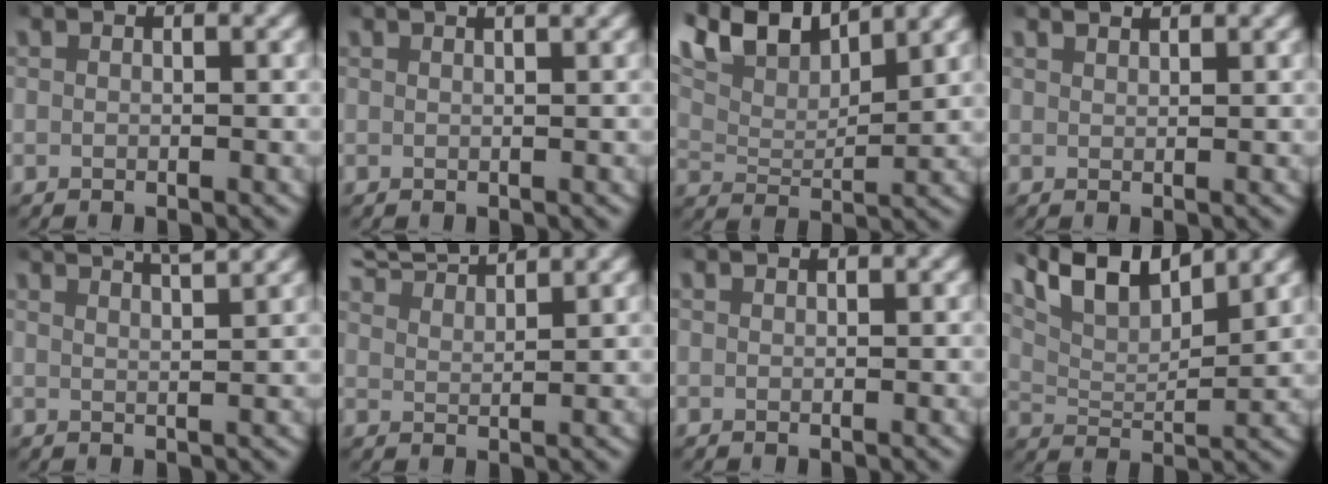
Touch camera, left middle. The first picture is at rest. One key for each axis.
{"total": 2.8, "fx": 1.9, "fy": 0.6, "fz": 1.9, "tx": -0.018, "ty": 0.013, "tz": 0.024}
{"total": 9.2, "fx": 5.9, "fy": 4.9, "fz": 5.1, "tx": -0.120, "ty": 0.013, "tz": 0.094}
{"total": 1.7, "fx": 1.6, "fy": 0.2, "fz": 0.3, "tx": -0.001, "ty": 0.000, "tz": 0.029}
{"total": 6.3, "fx": 5.0, "fy": 2.0, "fz": 3.1, "tx": -0.046, "ty": 0.012, "tz": 0.075}
{"total": 5.8, "fx": 5.4, "fy": 1.0, "fz": 1.9, "tx": -0.041, "ty": 0.013, "tz": 0.089}
{"total": 0.7, "fx": 0.7, "fy": 0.0, "fz": 0.1, "tx": 0.003, "ty": 0.001, "tz": 0.011}
{"total": 8.5, "fx": 5.3, "fy": 4.3, "fz": 5.1, "tx": -0.111, "ty": -0.002, "tz": 0.091}